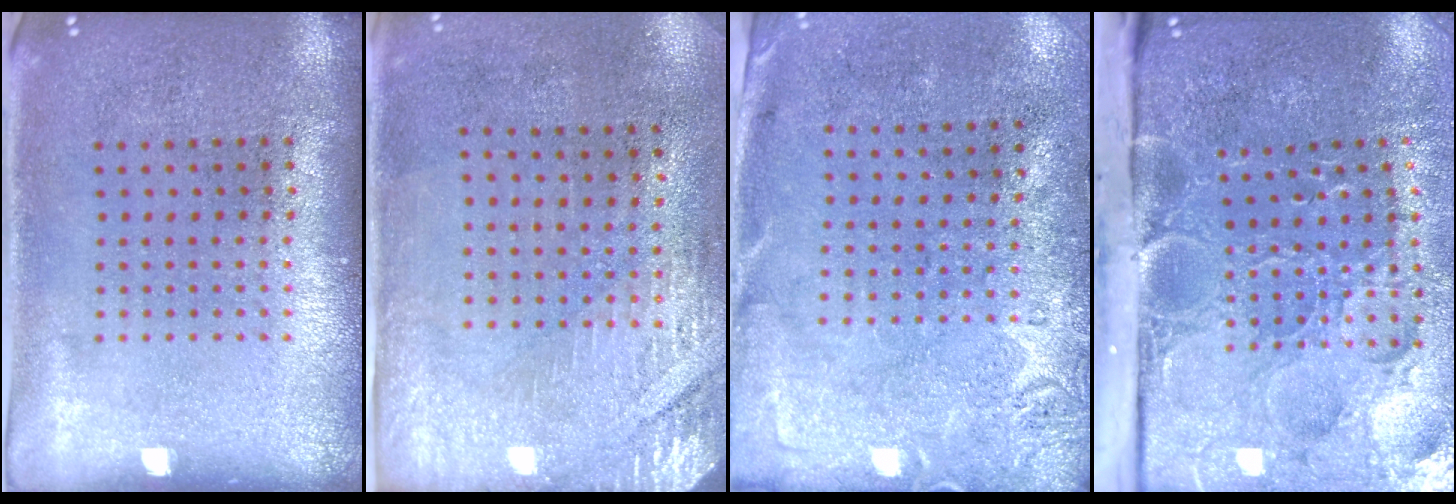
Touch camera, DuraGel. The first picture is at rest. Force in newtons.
{"total": 2.9, "press": 2.5, "slide": 1.4}
{"total": 2.8, "press": 2.2, "slide": 1.8}
{"total": 5.3, "press": 4.1, "slide": 3.3}